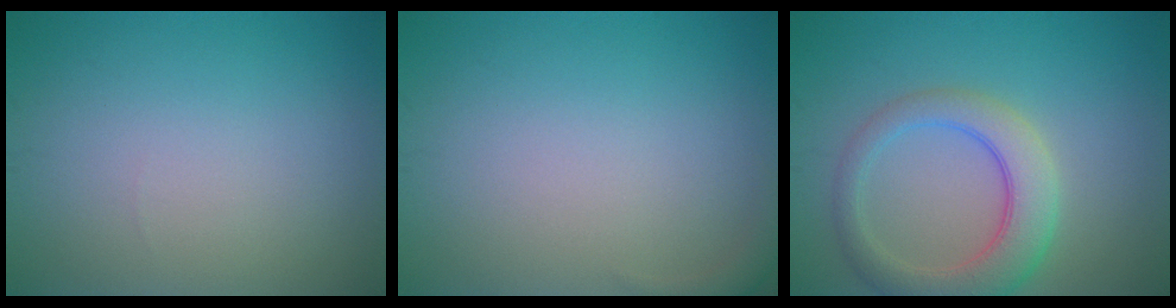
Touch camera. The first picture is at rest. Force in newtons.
{"total": 1.1, "press": 1.1, "slide": 0.1}
{"total": 5.3, "press": 5.2, "slide": 0.4}